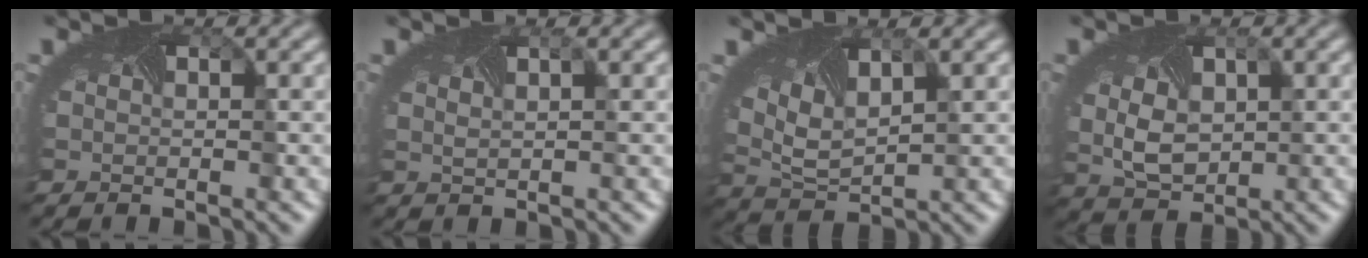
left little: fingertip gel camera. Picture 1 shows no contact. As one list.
[{"total": 1.3, "force": [1.0, 0.2, 0.8], "torque": [-0.013, 0.003, 0.014]}, {"total": 4.9, "force": [2.4, 2.2, 3.6], "torque": [-0.086, 0.013, 0.050]}, {"total": 3.9, "force": [0.3, 2.9, 2.7], "torque": [-0.066, -0.005, 0.023]}]